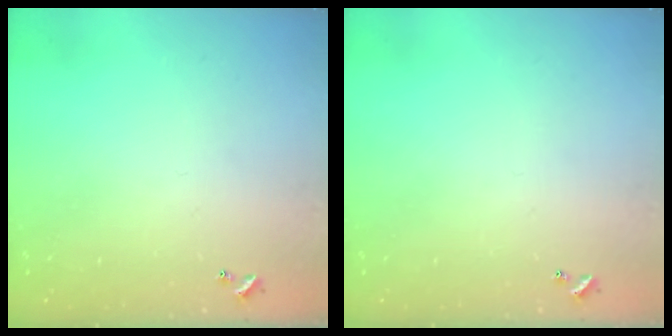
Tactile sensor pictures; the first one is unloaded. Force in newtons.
{"total": 0.0}